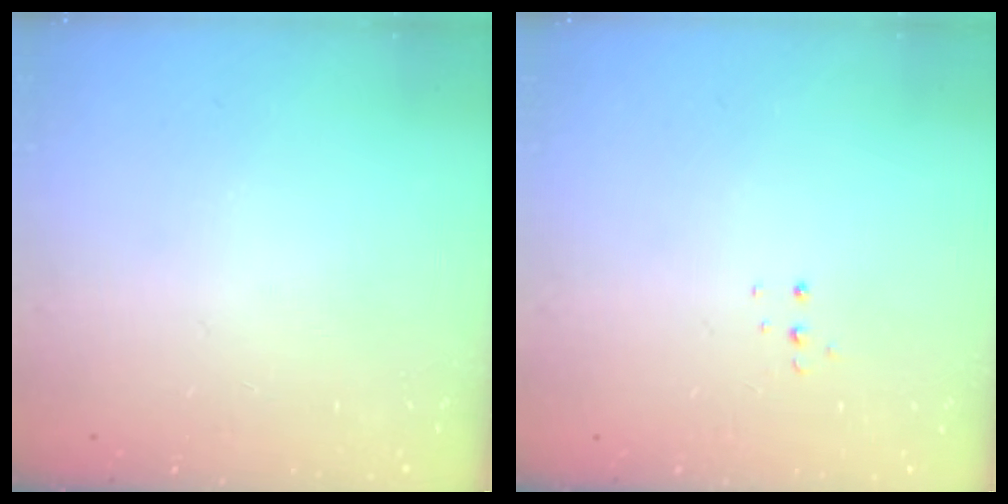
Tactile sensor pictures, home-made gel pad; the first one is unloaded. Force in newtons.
{"total": 3.4, "press": 3.3, "slide": 0.8}